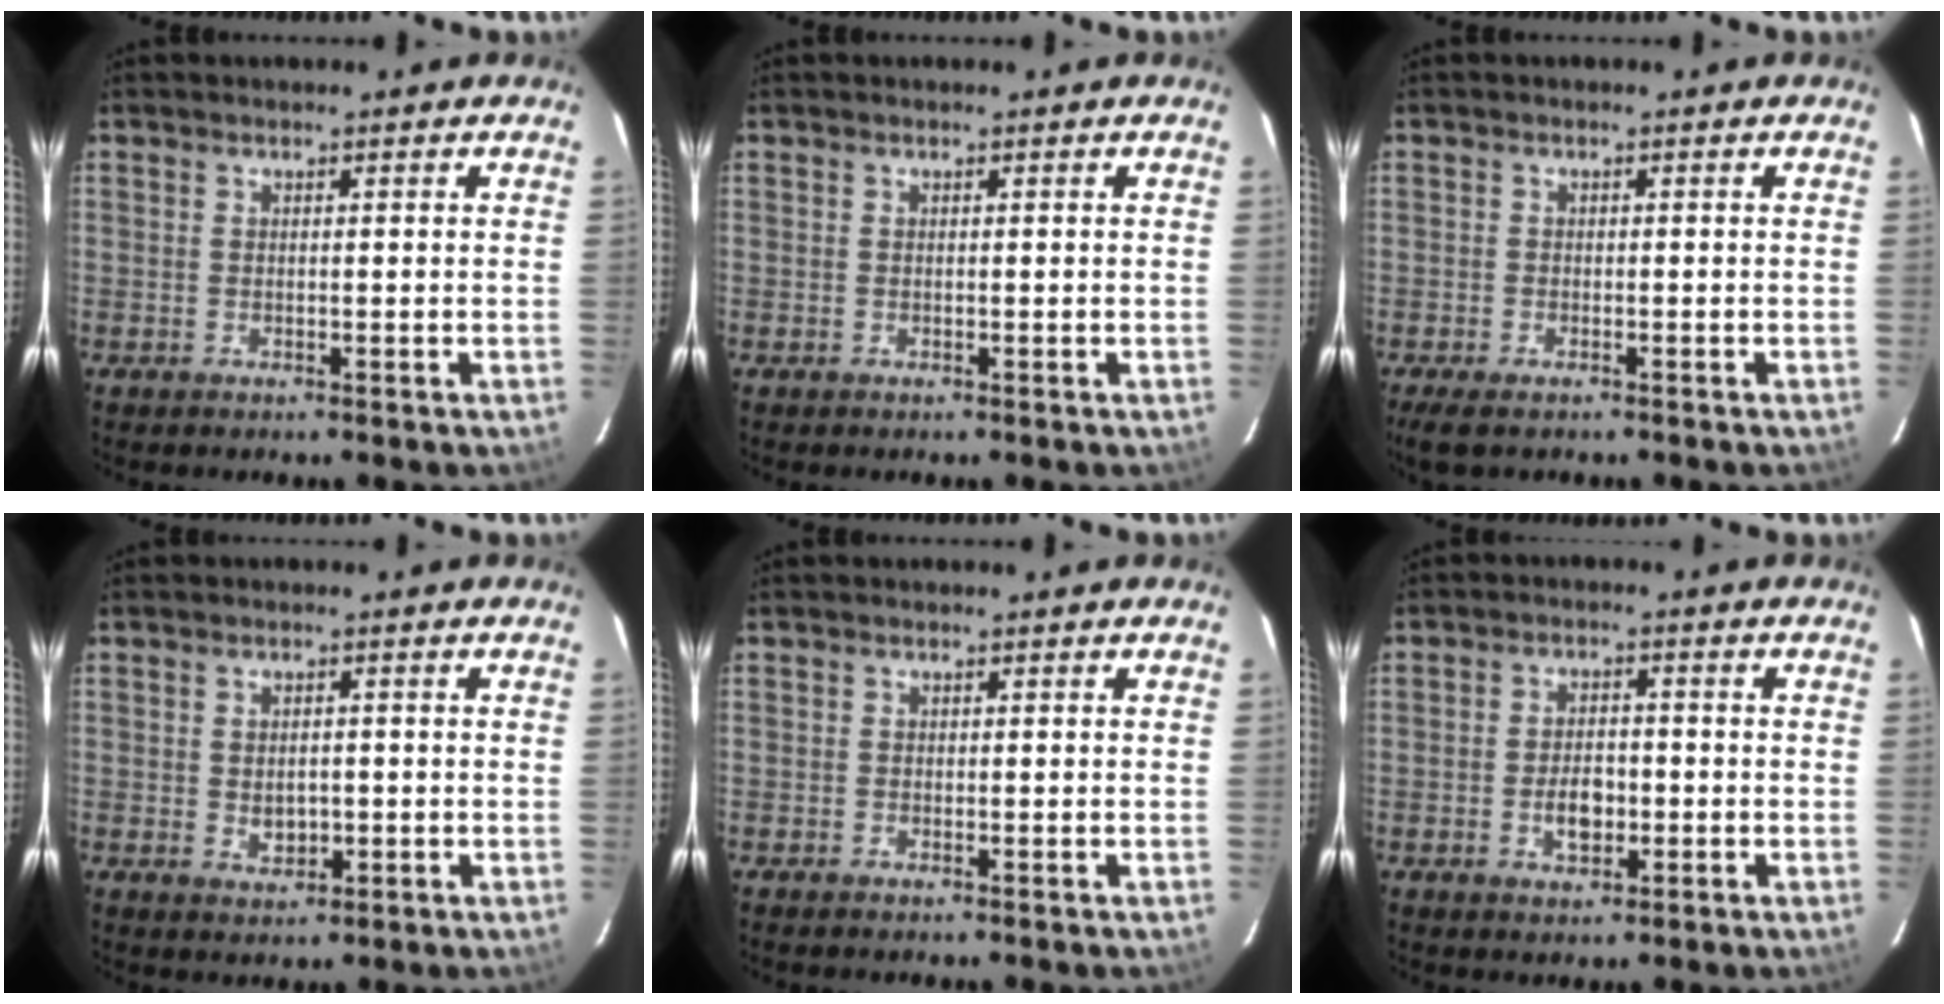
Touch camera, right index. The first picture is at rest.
{"total": 0.0}
{"total": 3.7, "force": [-2.7, 1.4, 2.2], "torque": [-0.050, -0.016, -0.048]}
{"total": 3.2, "force": [-0.4, 2.5, 2.0], "torque": [-0.032, -0.003, -0.001]}
{"total": 0.0}
{"total": 4.9, "force": [-1.4, 2.9, 3.7], "torque": [-0.069, 0.004, -0.018]}